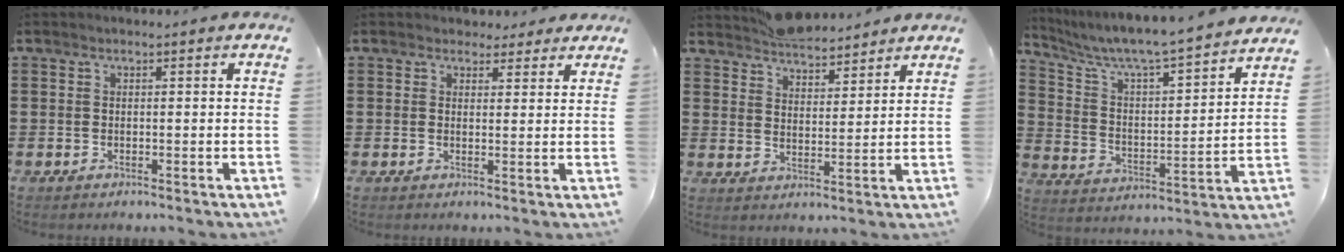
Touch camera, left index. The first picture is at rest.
{"total": 2.4, "force": [2.0, 1.3, 0.2], "torque": [-0.003, 0.004, 0.036]}
{"total": 5.7, "force": [5.5, 1.3, 0.2], "torque": [-0.023, -0.012, 0.108]}
{"total": 5.9, "force": [5.5, -0.1, 2.3], "torque": [-0.070, -0.049, 0.085]}